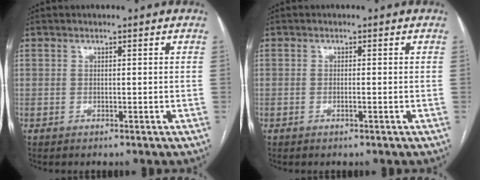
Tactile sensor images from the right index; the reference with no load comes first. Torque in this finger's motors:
{"motor_torque": [-0.39, 0.22, -0.05, -0.01]}